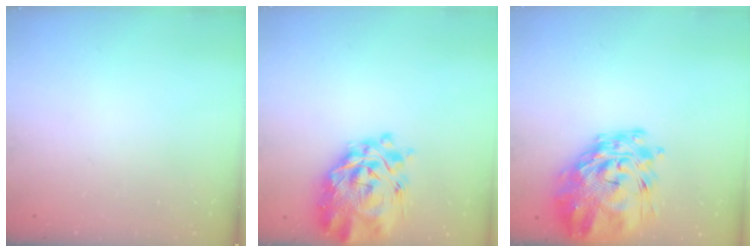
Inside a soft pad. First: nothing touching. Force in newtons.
{"total": 9.4, "press": 8.7, "slide": 3.6}
{"total": 15.0, "press": 14.1, "slide": 5.2}